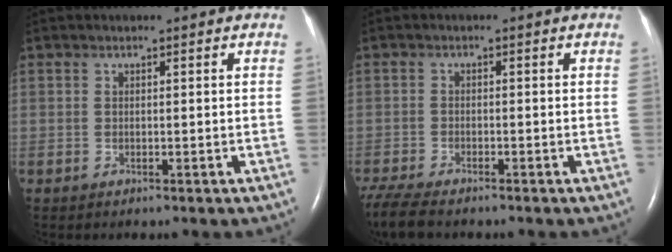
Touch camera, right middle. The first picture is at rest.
{"total": 6.9, "force": [-5.8, 1.3, 3.4], "torque": [-0.072, -0.018, -0.106]}